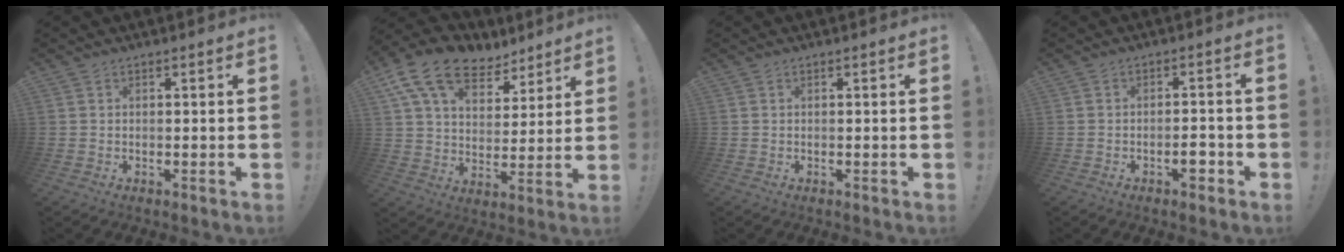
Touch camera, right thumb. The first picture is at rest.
{"total": 16.3, "force": [10.1, 9.6, 8.4], "torque": [-0.149, -0.058, 0.187]}
{"total": 0.0}
{"total": 3.9, "force": [-2.2, 1.5, 2.8], "torque": [-0.024, 0.005, -0.042]}